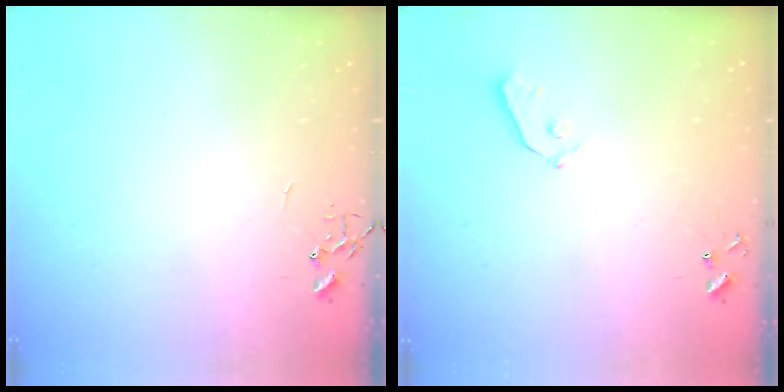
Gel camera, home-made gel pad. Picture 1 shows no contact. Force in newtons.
{"total": 3.2, "press": 3.2, "slide": 0.4}